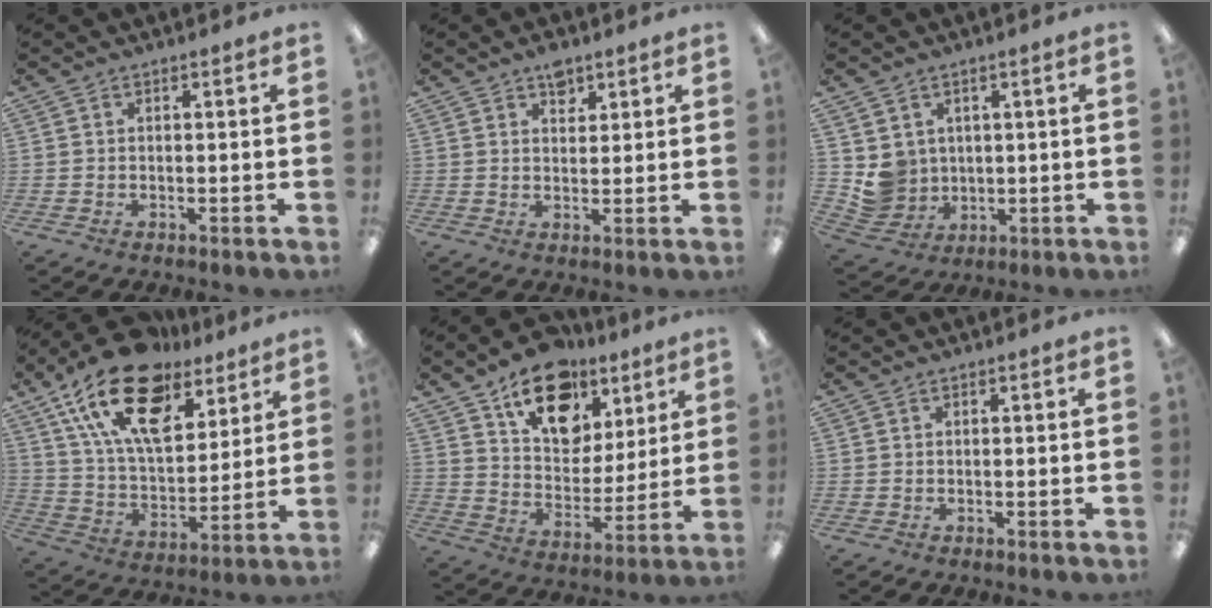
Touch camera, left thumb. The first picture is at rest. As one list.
[{"total": 4.2, "force": [2.9, 2.4, 1.9], "torque": [-0.010, -0.015, 0.048]}, {"total": 6.2, "force": [2.4, 5.7, 0.4], "torque": [-0.016, -0.015, 0.054]}, {"total": 22.8, "force": [14.0, 11.7, 13.7], "torque": [-0.254, -0.068, 0.249]}, {"total": 17.7, "force": [10.9, 11.2, 8.4], "torque": [-0.124, -0.056, 0.195]}, {"total": 0.0}]